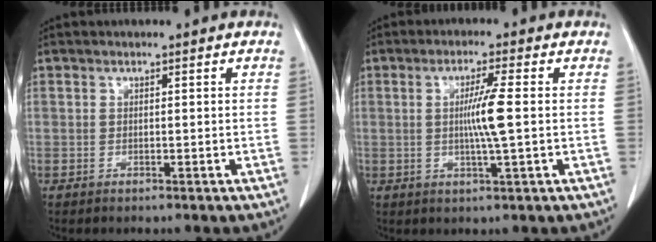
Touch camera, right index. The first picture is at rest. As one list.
[{"total": 5.6, "force": [0.1, -0.6, 5.6], "torque": [-0.102, -0.007, 0.001]}]